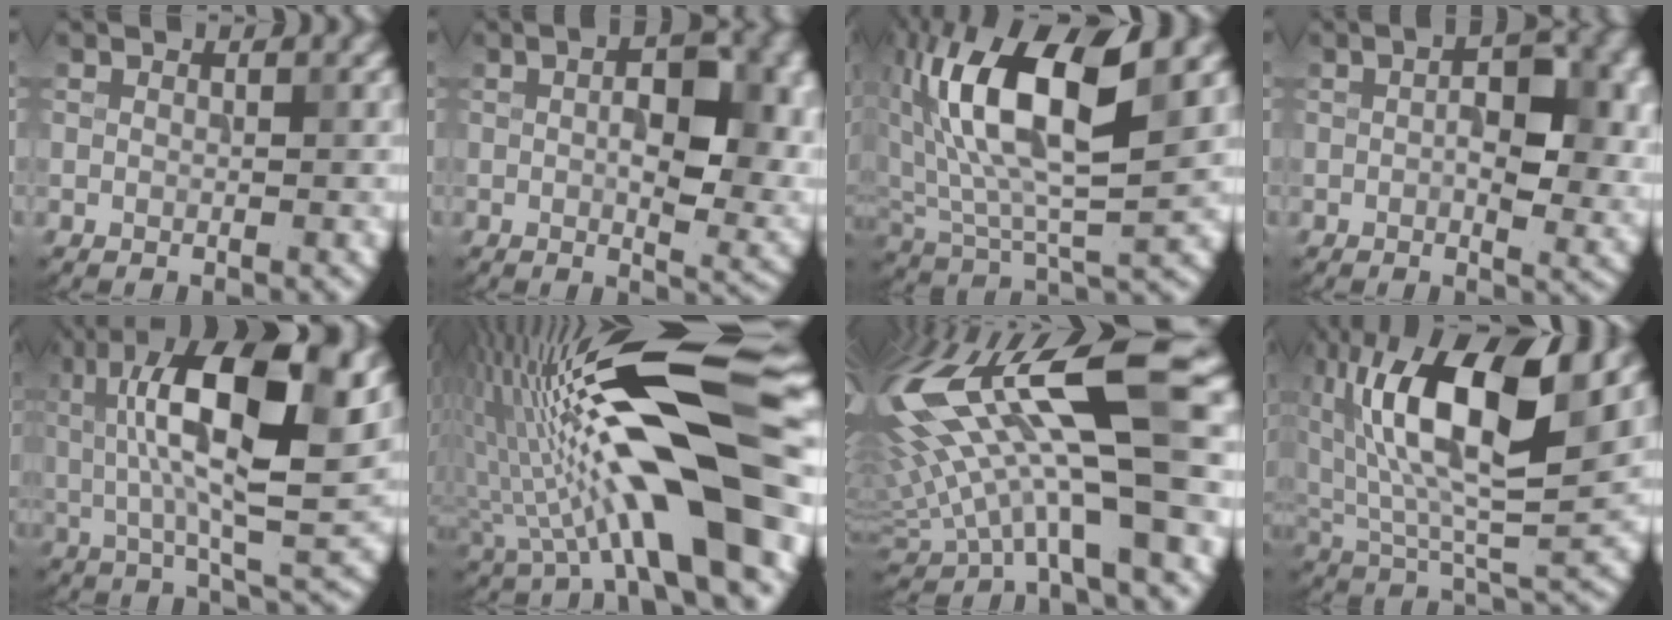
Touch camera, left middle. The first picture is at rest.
{"total": 8.5, "force": [0.8, 4.1, 7.4], "torque": [-0.103, 0.000, 0.013]}
{"total": 12.2, "force": [3.9, 4.8, 10.5], "torque": [-0.209, 0.013, 0.073]}
{"total": 6.5, "force": [0.4, 3.2, 5.7], "torque": [-0.081, -0.001, 0.004]}
{"total": 14.4, "force": [3.8, 4.6, 13.1], "torque": [-0.232, 0.010, 0.060]}
{"total": 15.2, "force": [1.0, 3.7, 14.7], "torque": [-0.245, 0.022, 0.011]}
{"total": 15.9, "force": [3.3, 4.5, 14.9], "torque": [-0.284, 0.006, 0.066]}
{"total": 13.4, "force": [5.3, 4.7, 11.4], "torque": [-0.210, 0.017, 0.092]}